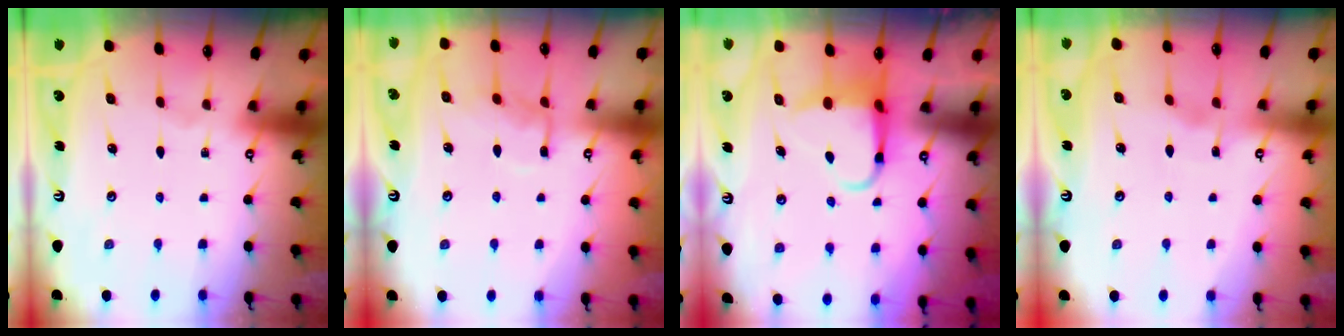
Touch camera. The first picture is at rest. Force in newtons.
{"total": 7.6, "press": 7.6, "slide": 0.5}
{"total": 5.3, "press": 5.2, "slide": 0.8}
{"total": 2.5, "press": 2.5, "slide": 0.2}